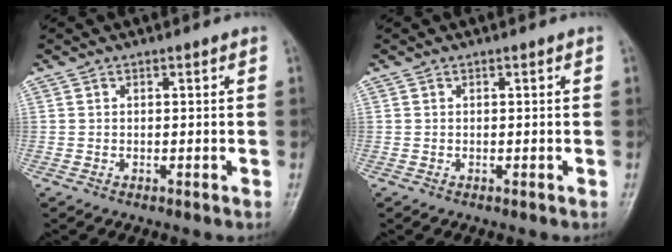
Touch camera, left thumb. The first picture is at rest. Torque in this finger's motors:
{"motor_torque": [0.00, 0.00, -0.01, -0.01, 0.00]}